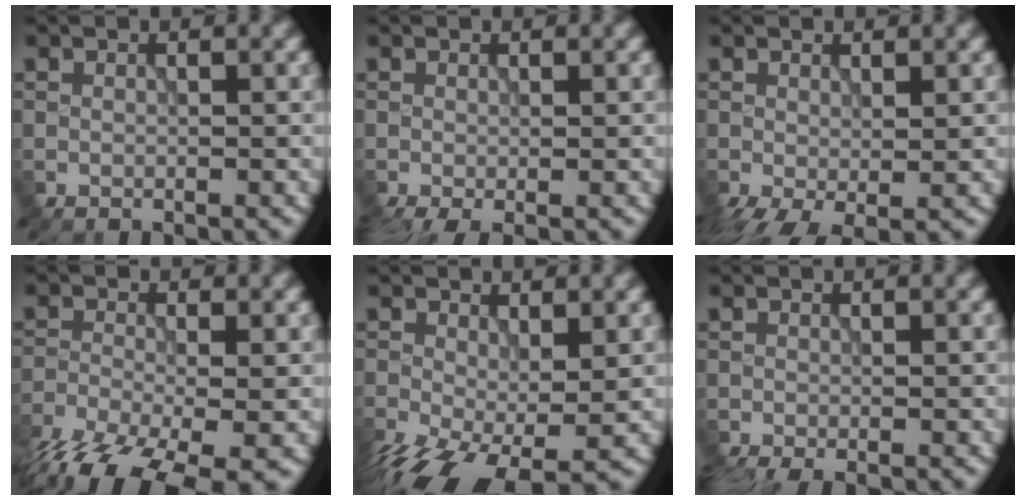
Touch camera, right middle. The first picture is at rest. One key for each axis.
{"total": 2.1, "fx": -1.0, "fy": 0.5, "fz": 1.8, "tx": -0.035, "ty": -0.011, "tz": -0.020}
{"total": 3.3, "fx": -1.2, "fy": 1.4, "fz": 2.7, "tx": -0.059, "ty": -0.014, "tz": -0.019}
{"total": 11.1, "fx": -7.7, "fy": 4.1, "fz": 6.9, "tx": -0.148, "ty": -0.049, "tz": -0.129}
{"total": 9.5, "fx": -4.4, "fy": 4.2, "fz": 7.2, "tx": -0.155, "ty": -0.044, "tz": -0.066}
{"total": 3.3, "fx": -2.4, "fy": 0.7, "fz": 2.1, "tx": -0.028, "ty": -0.014, "tz": -0.041}